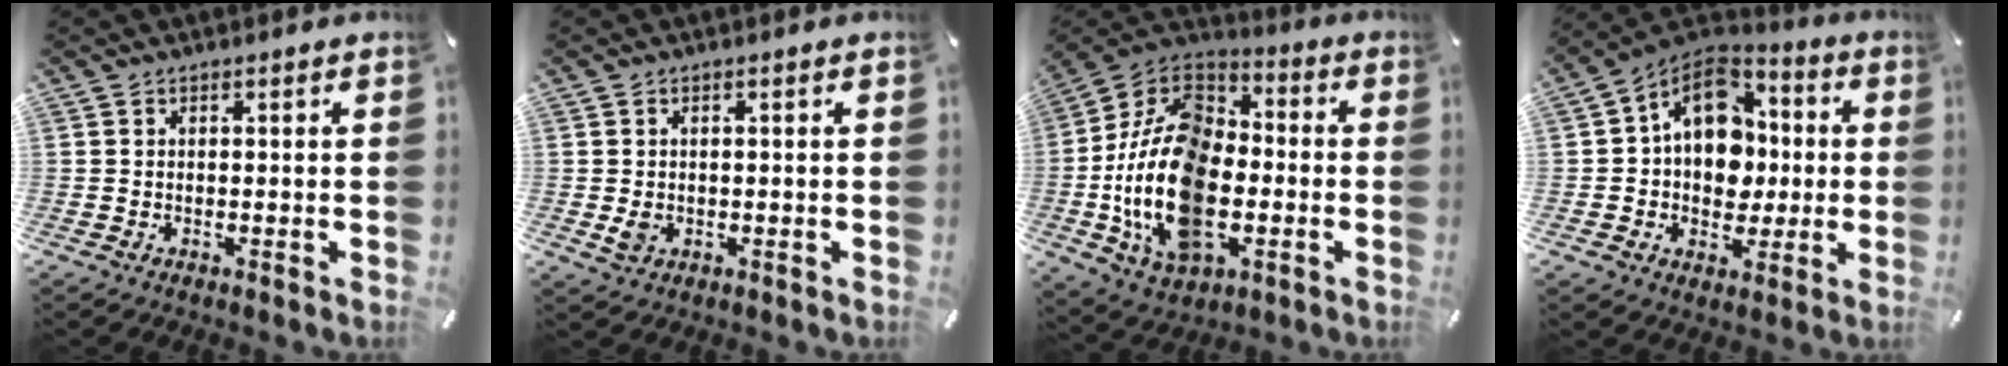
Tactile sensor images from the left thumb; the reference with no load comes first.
{"total": 2.2, "force": [-0.2, 1.6, 1.6], "torque": [-0.036, 0.000, -0.004]}
{"total": 22.8, "force": [-6.8, 14.3, 16.4], "torque": [-0.362, 0.021, -0.120]}
{"total": 14.6, "force": [1.8, 11.7, 8.5], "torque": [-0.135, -0.009, 0.035]}